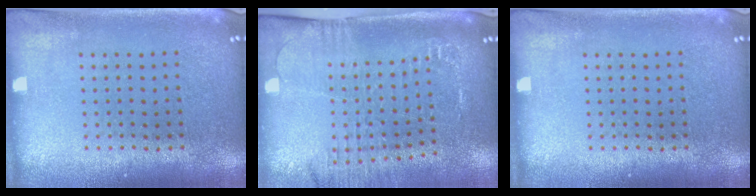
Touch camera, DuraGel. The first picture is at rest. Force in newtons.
{"total": 1.9, "press": 1.8, "slide": 0.8}
{"total": 0.0}